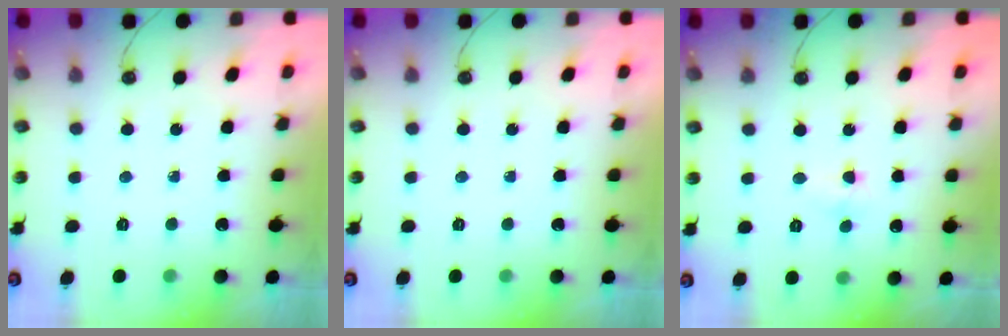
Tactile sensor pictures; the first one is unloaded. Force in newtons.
{"total": 0.0}
{"total": 3.0, "press": 2.8, "slide": 1.1}